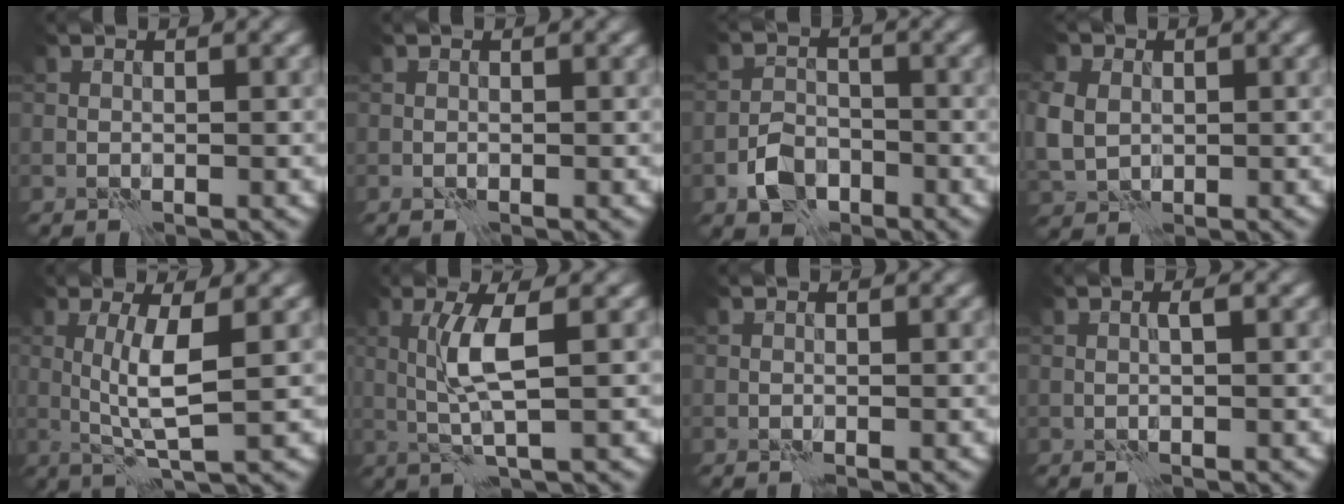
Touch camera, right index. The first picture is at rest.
{"total": 0.0}
{"total": 3.5, "force": [-2.0, 2.4, 1.7], "torque": [-0.025, 0.003, -0.044]}
{"total": 4.6, "force": [0.5, 3.9, 2.5], "torque": [-0.080, 0.006, 0.013]}
{"total": 4.4, "force": [0.4, 0.7, 4.3], "torque": [-0.090, -0.001, 0.013]}
{"total": 3.9, "force": [0.6, 0.6, 3.9], "torque": [-0.083, 0.005, 0.016]}
{"total": 0.0}
{"total": 0.8, "force": [0.2, 0.1, 0.7], "torque": [-0.015, 0.005, 0.004]}